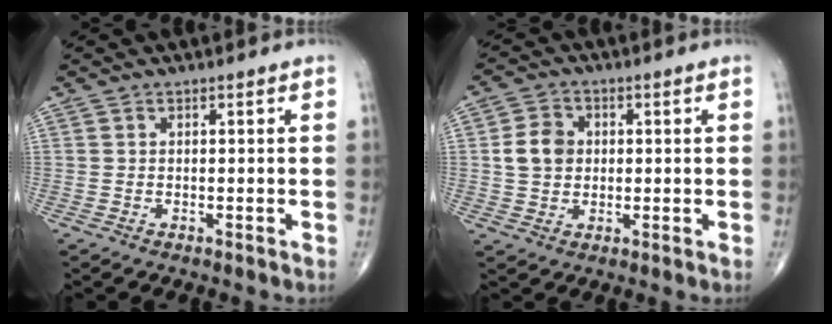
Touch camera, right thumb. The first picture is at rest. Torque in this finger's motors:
{"motor_torque": [-0.28, 0.47, 0.14, -0.08, 0.04]}